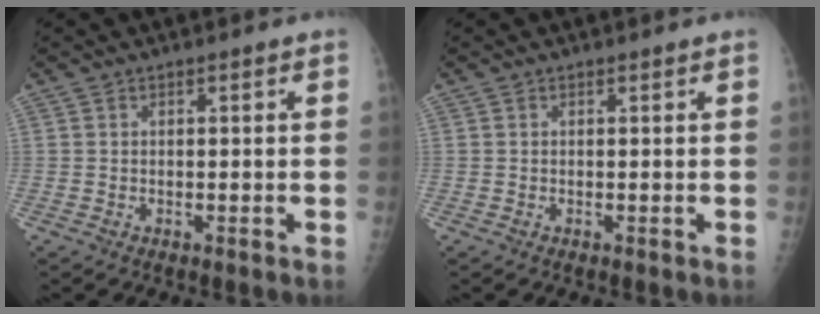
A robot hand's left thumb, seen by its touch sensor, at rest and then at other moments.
{"total": 0.0}